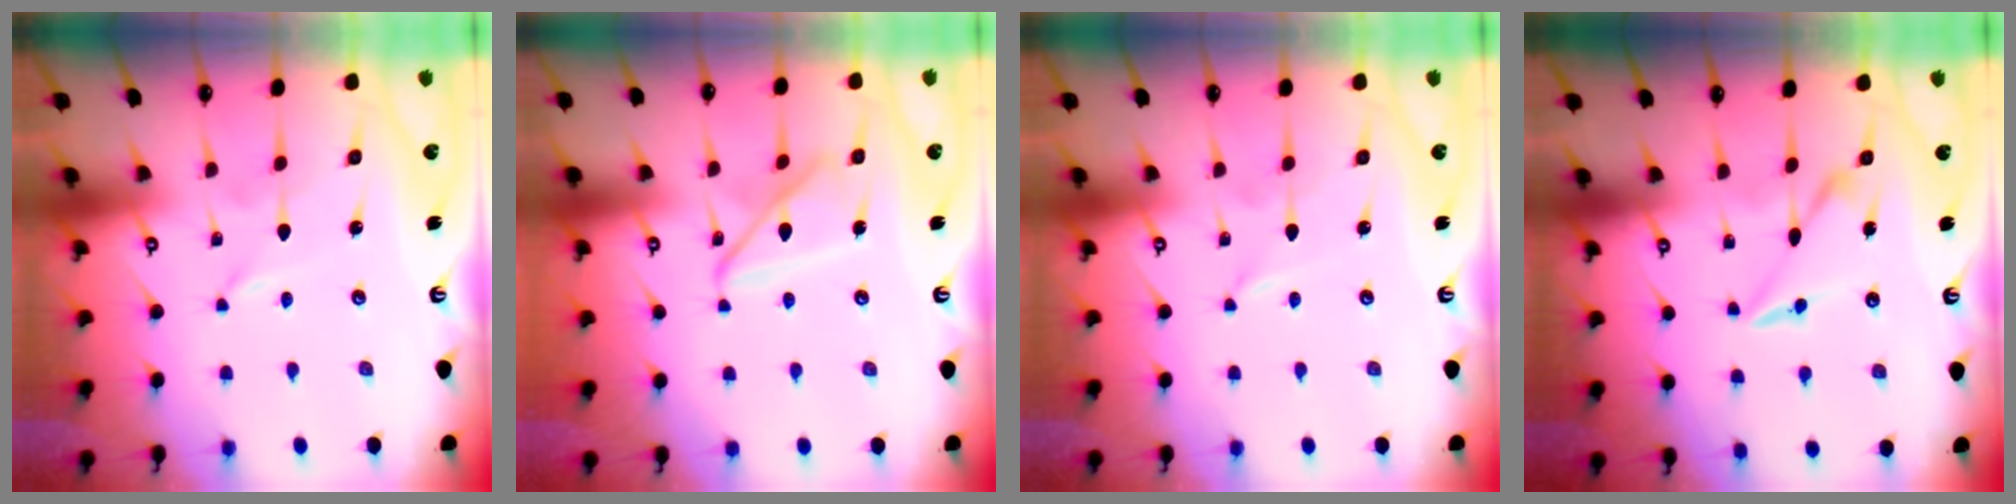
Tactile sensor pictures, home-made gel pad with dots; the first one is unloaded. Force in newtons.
{"total": 11.5, "press": 11.5, "slide": 1.1}
{"total": 0.0}
{"total": 7.7, "press": 7.7, "slide": 0.5}